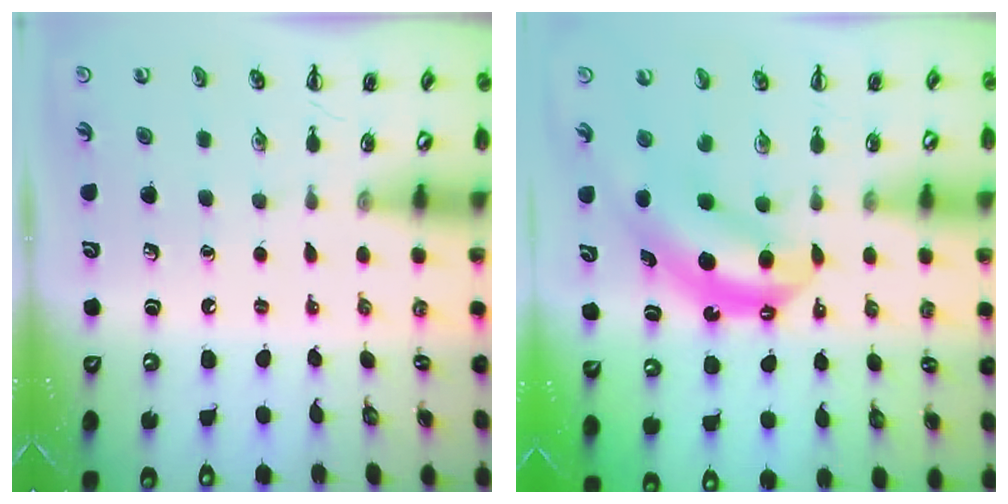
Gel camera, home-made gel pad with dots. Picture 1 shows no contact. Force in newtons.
{"total": 6.4, "press": 6.3, "slide": 1.0}